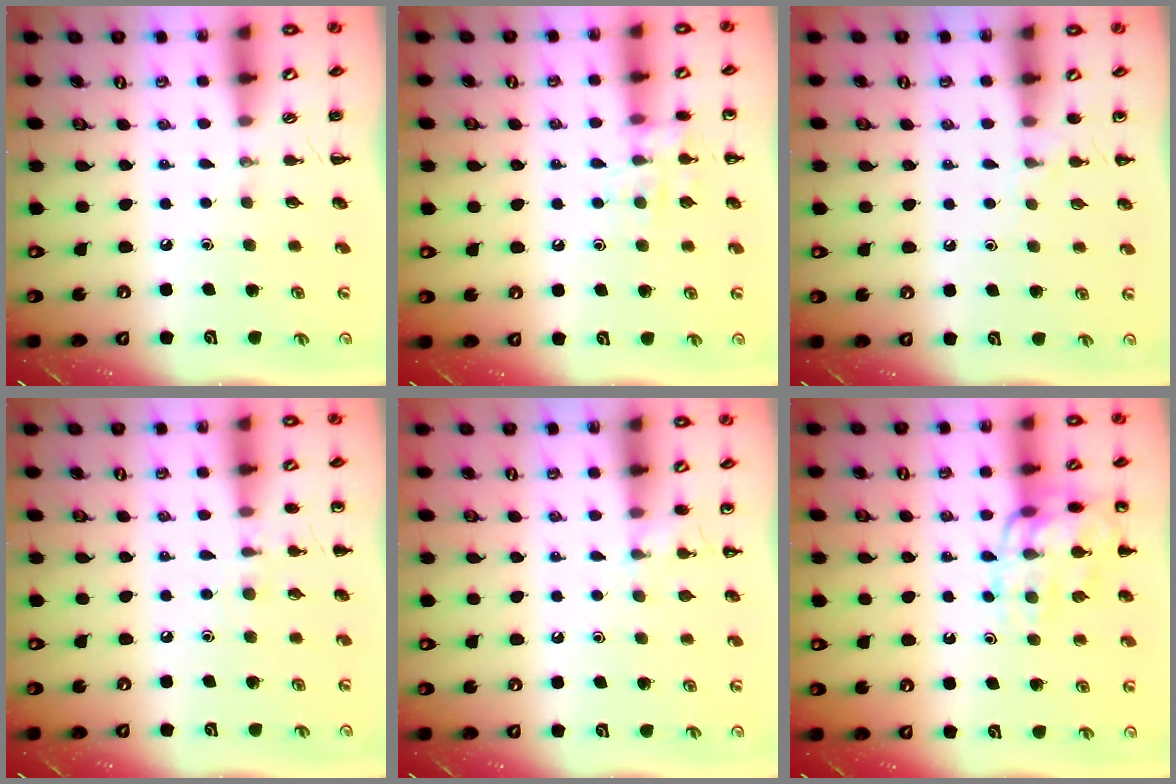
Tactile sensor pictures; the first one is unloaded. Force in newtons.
{"total": 8.6, "press": 8.5, "slide": 0.8}
{"total": 5.3, "press": 4.9, "slide": 2.0}
{"total": 5.9, "press": 5.6, "slide": 1.7}
{"total": 4.1, "press": 4.0, "slide": 1.0}
{"total": 15.1, "press": 15.0, "slide": 1.4}